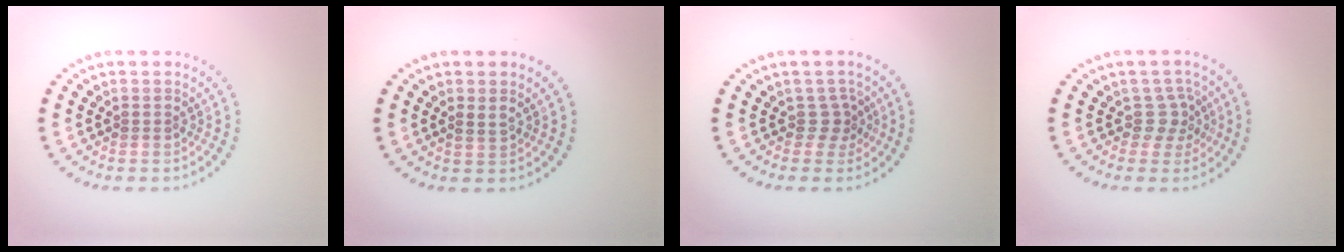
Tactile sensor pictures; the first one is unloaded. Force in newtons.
{"total": 0.9, "press": 0.8, "slide": 0.4}
{"total": 1.7, "press": 1.1, "slide": 1.3}
{"total": 2.2, "press": 1.6, "slide": 1.5}